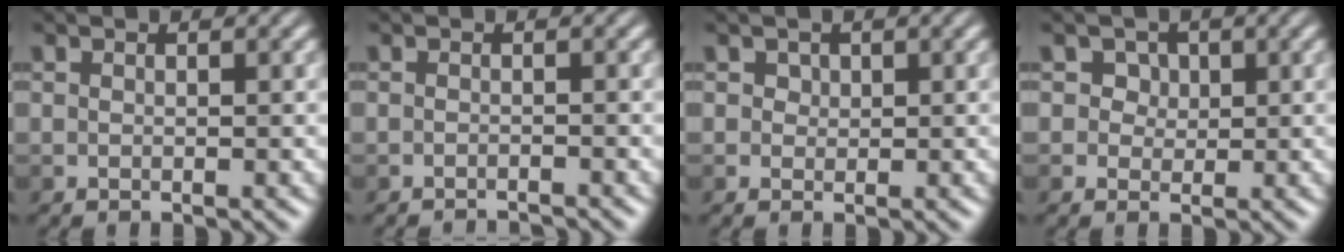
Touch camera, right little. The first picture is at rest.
{"total": 1.8, "force": [-1.7, 0.1, 0.4], "torque": [0.006, -0.004, -0.024]}
{"total": 0.9, "force": [0.4, 0.7, 0.3], "torque": [-0.006, -0.003, 0.005]}
{"total": 2.4, "force": [1.2, 1.9, 1.0], "torque": [-0.017, 0.003, 0.016]}